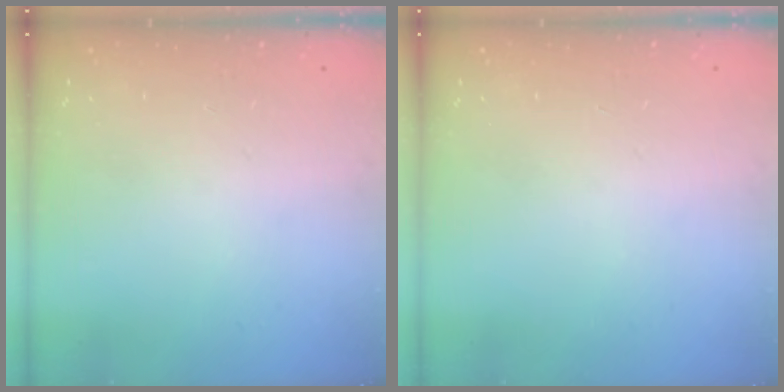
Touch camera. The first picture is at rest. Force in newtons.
{"total": 0.0}